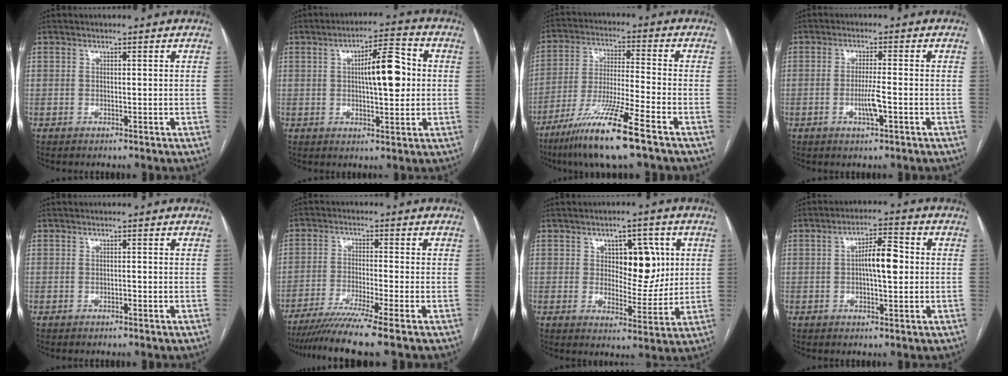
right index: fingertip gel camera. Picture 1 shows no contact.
{"total": 9.2, "force": [1.1, 2.7, 8.8], "torque": [-0.135, 0.020, 0.017]}
{"total": 13.7, "force": [-8.6, -0.3, 10.6], "torque": [-0.214, -0.037, -0.159]}
{"total": 3.8, "force": [-1.2, 0.2, 3.6], "torque": [-0.073, -0.005, -0.022]}
{"total": 0.0}
{"total": 9.1, "force": [-7.1, -2.1, 5.2], "torque": [-0.079, -0.032, -0.119]}
{"total": 8.6, "force": [2.4, 4.4, 7.1], "torque": [-0.089, 0.011, 0.040]}
{"total": 6.5, "force": [0.3, 1.7, 6.2], "torque": [-0.109, 0.015, 0.002]}